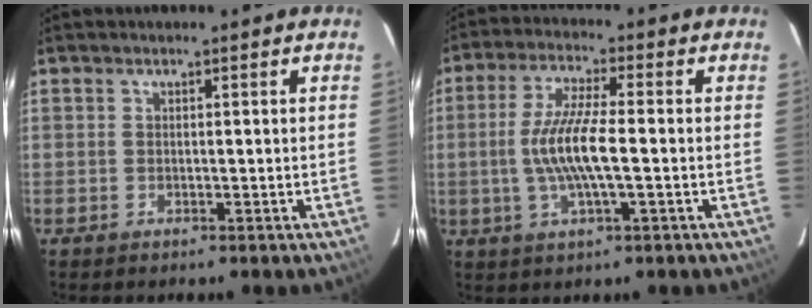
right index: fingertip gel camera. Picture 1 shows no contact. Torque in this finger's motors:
{"motor_torque": [1.23, -0.30, 0.79, 0.21]}